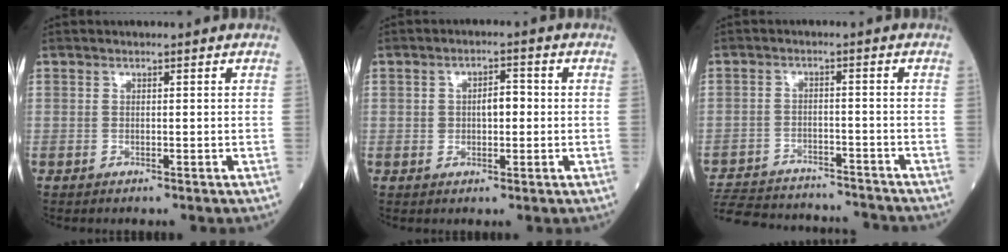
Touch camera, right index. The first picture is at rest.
{"total": 3.7, "force": [0.1, 1.9, 3.2], "torque": [-0.050, 0.010, 0.003]}
{"total": 17.5, "force": [-16.3, 4.0, 4.8], "torque": [-0.113, -0.002, -0.232]}